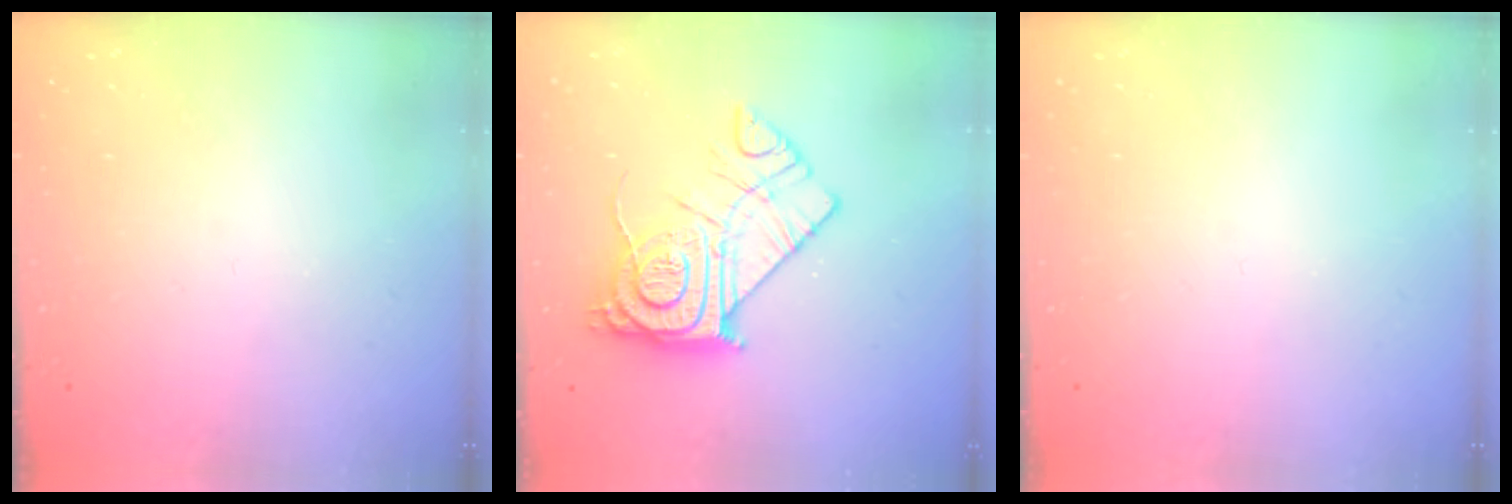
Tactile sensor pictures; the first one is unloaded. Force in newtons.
{"total": 17.2, "press": 17.1, "slide": 1.3}
{"total": 0.0}